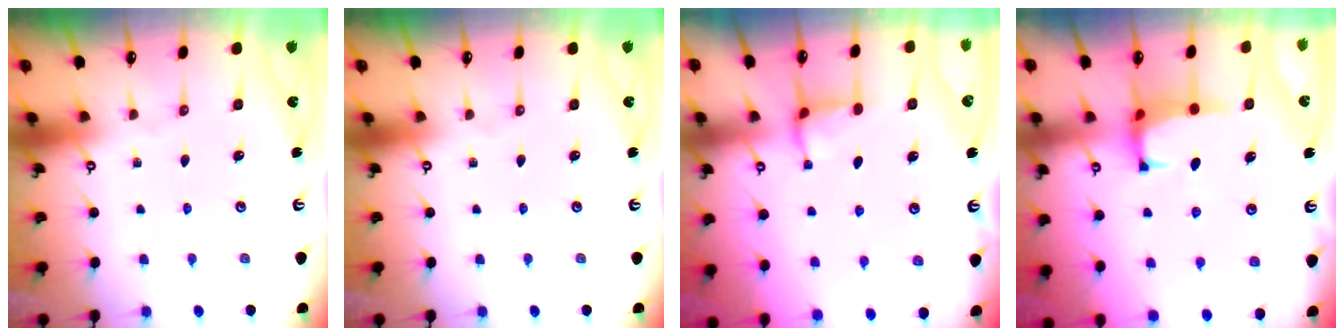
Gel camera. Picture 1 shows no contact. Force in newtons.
{"total": 0.0}
{"total": 2.4, "press": 2.4, "slide": 0.4}
{"total": 1.3, "press": 1.1, "slide": 0.6}